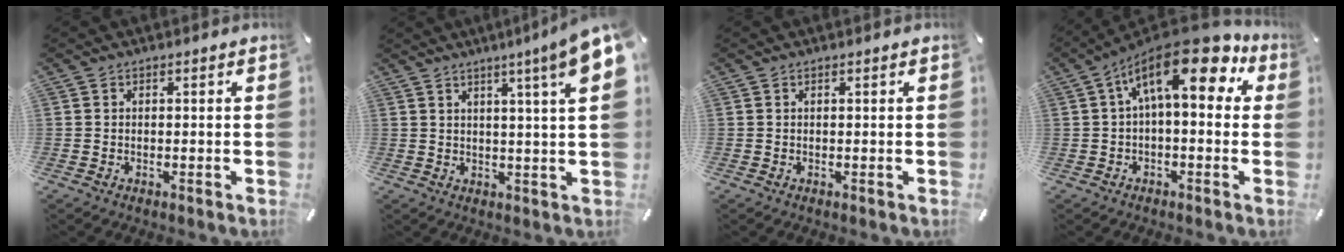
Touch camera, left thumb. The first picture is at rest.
{"total": 9.7, "force": [4.6, -0.2, 8.6], "torque": [-0.135, -0.026, 0.069]}
{"total": 0.0}
{"total": 16.4, "force": [6.5, 7.1, 13.4], "torque": [-0.216, -0.037, 0.106]}